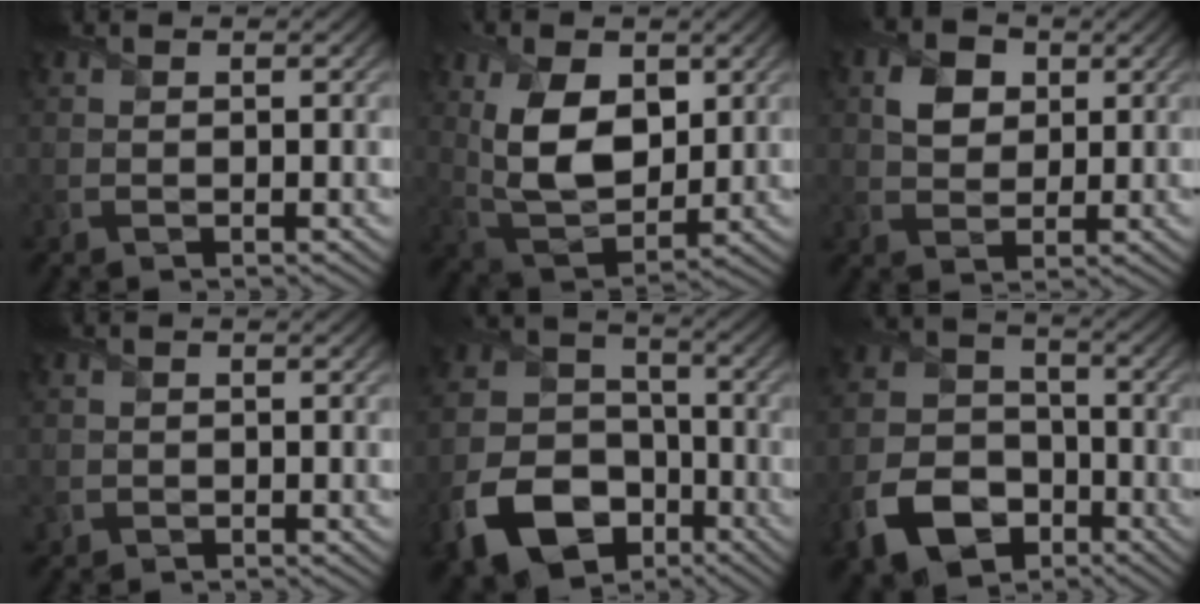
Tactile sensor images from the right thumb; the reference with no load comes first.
{"total": 10.0, "force": [2.7, 6.2, 7.3], "torque": [-0.167, -0.004, 0.055]}
{"total": 4.3, "force": [1.4, 3.3, 2.4], "torque": [-0.056, 0.004, 0.020]}
{"total": 1.0, "force": [-0.4, 0.9, 0.0], "torque": [0.005, -0.004, -0.013]}
{"total": 14.7, "force": [-7.3, 10.2, 7.7], "torque": [-0.189, -0.046, -0.136]}
{"total": 11.3, "force": [-5.7, 7.8, 5.9], "torque": [-0.146, -0.026, -0.120]}